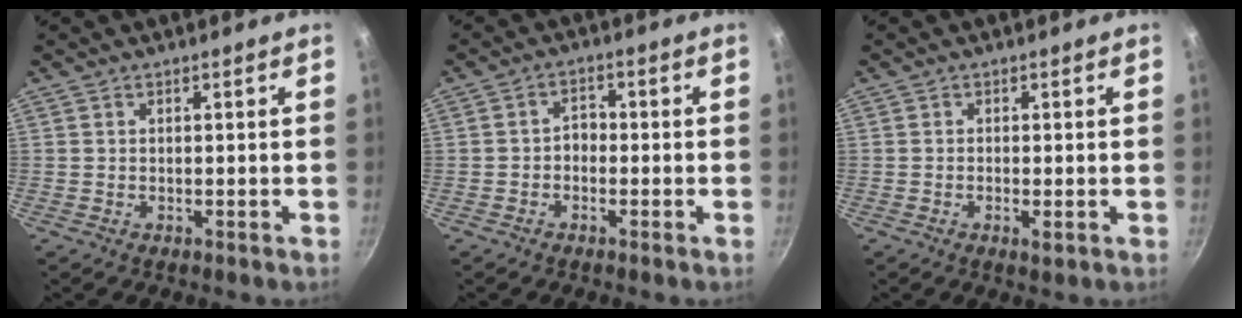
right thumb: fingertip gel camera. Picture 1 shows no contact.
{"total": 2.6, "force": [-1.2, 1.9, 1.4], "torque": [-0.011, 0.021, -0.027]}
{"total": 1.3, "force": [-0.5, 0.4, 1.2], "torque": [-0.023, -0.003, -0.010]}